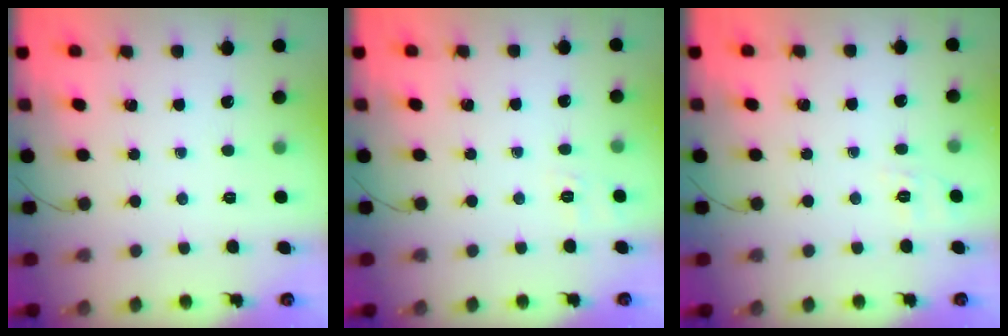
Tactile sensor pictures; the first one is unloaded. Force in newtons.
{"total": 2.7, "press": 2.1, "slide": 1.6}
{"total": 1.9, "press": 0.4, "slide": 1.9}